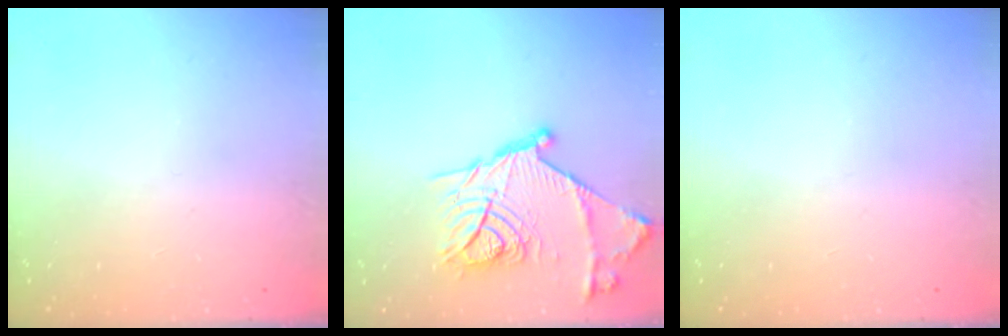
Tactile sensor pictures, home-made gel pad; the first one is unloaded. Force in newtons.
{"total": 19.6, "press": 19.6, "slide": 0.6}
{"total": 0.0}